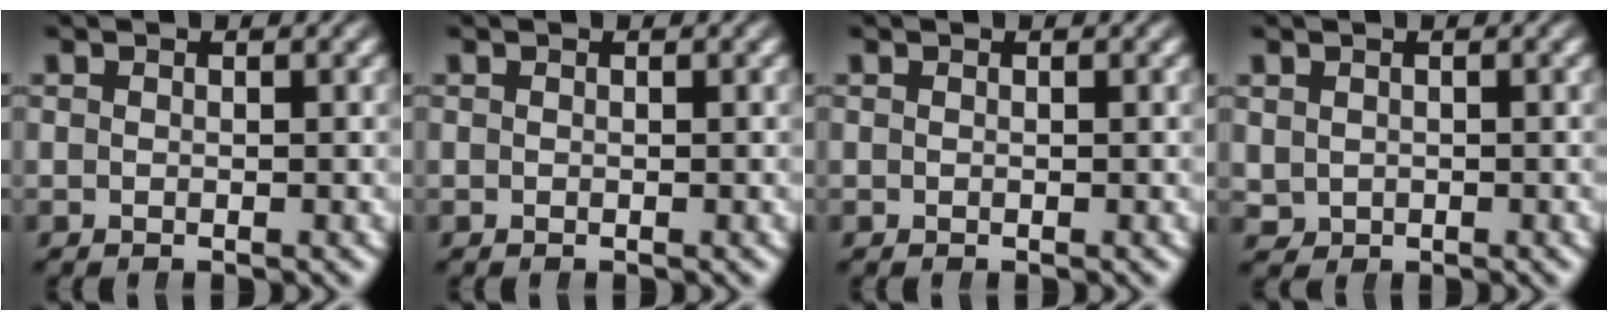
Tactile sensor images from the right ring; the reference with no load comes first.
{"total": 0.0}
{"total": 0.0}
{"total": 1.3, "force": [0.2, 1.3, 0.2], "torque": [-0.022, -0.016, 0.016]}